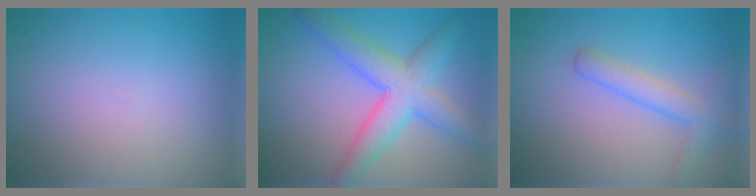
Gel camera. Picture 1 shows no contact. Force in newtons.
{"total": 5.8, "press": 5.8, "slide": 0.2}
{"total": 2.9, "press": 2.9, "slide": 0.2}